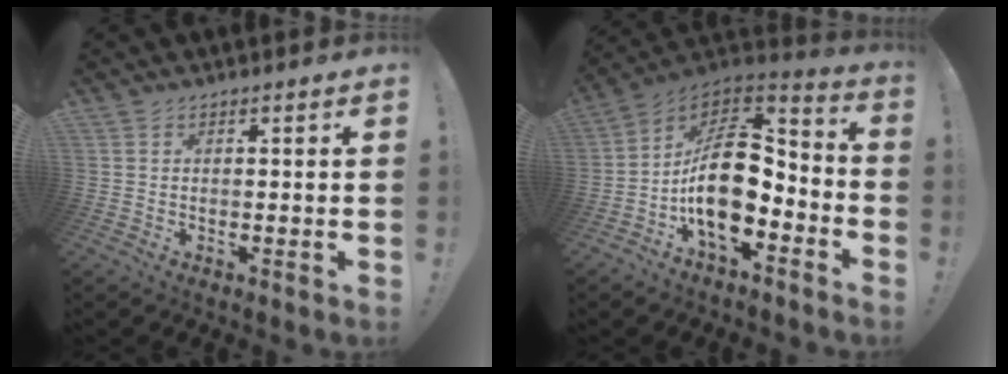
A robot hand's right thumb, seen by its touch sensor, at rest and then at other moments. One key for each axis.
{"total": 18.3, "fx": -1.7, "fy": 10.7, "fz": 14.7, "tx": -0.255, "ty": 0.011, "tz": -0.018}